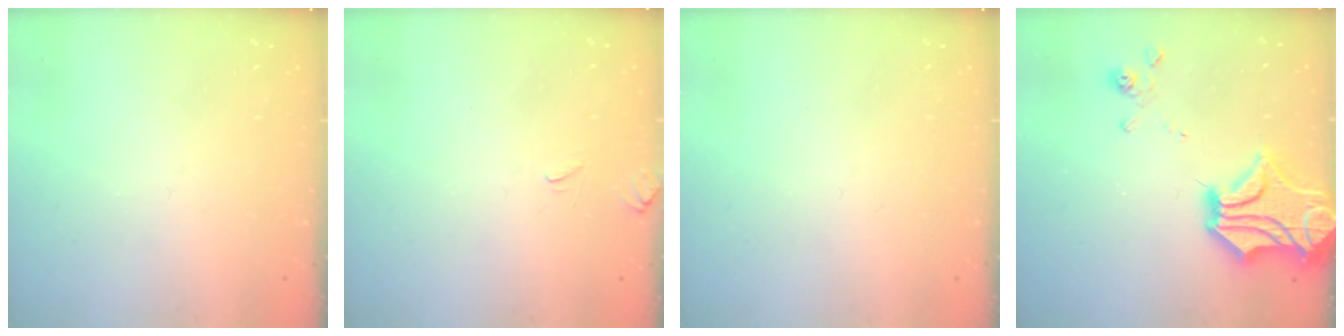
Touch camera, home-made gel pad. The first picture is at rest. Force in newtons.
{"total": 3.6, "press": 3.6, "slide": 0.6}
{"total": 0.0}
{"total": 8.8, "press": 8.3, "slide": 3.0}